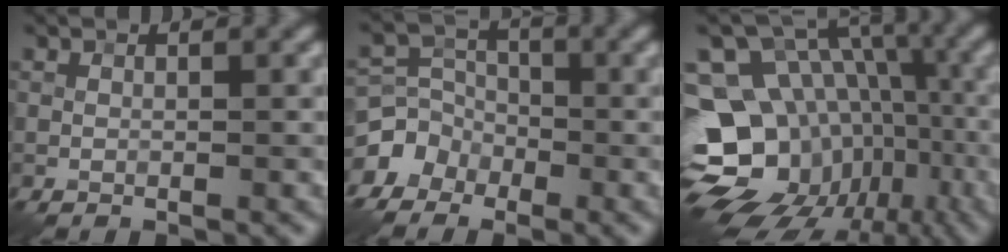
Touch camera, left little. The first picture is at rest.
{"total": 5.1, "force": [-3.3, 3.9, 0.7], "torque": [0.013, 0.006, -0.074]}
{"total": 18.0, "force": [-7.4, 14.1, 8.3], "torque": [-0.171, -0.006, -0.102]}